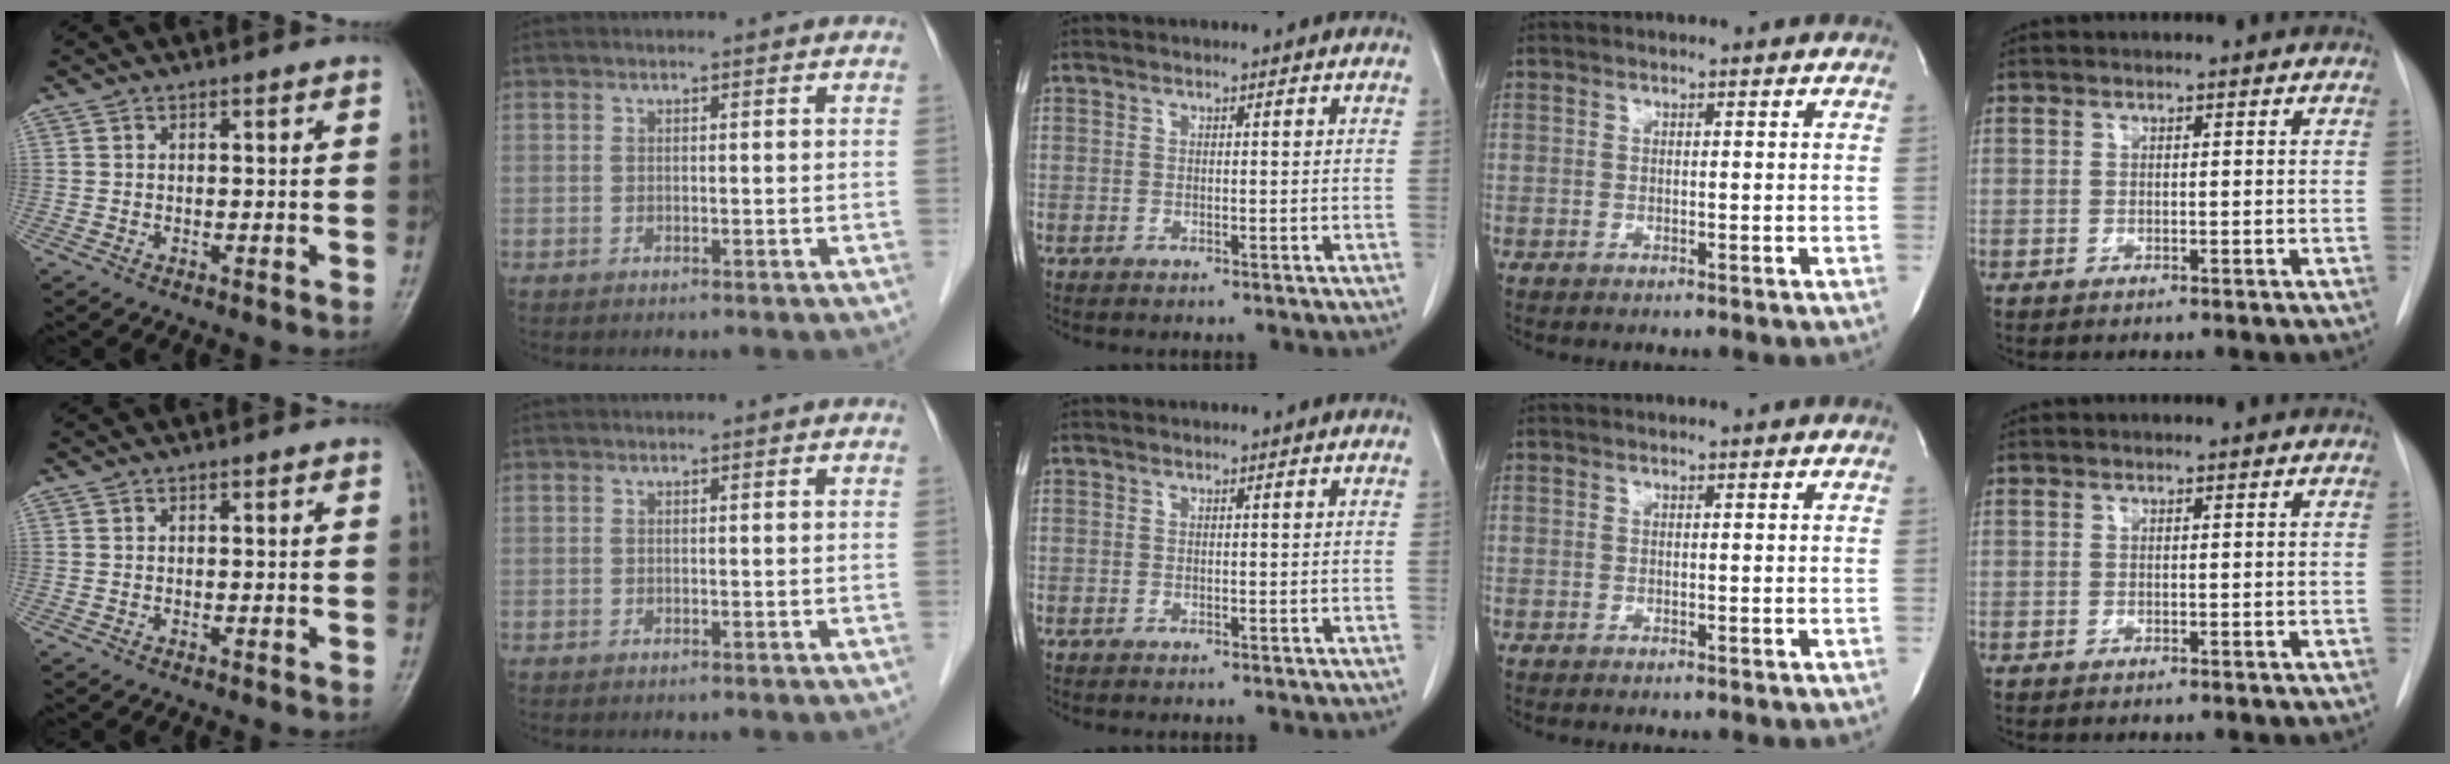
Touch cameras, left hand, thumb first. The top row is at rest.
{}